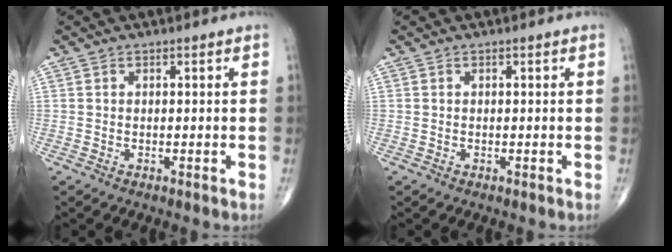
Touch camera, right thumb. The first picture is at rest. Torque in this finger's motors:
{"motor_torque": [0.09, 0.03, -0.17, -0.01, 0.02]}